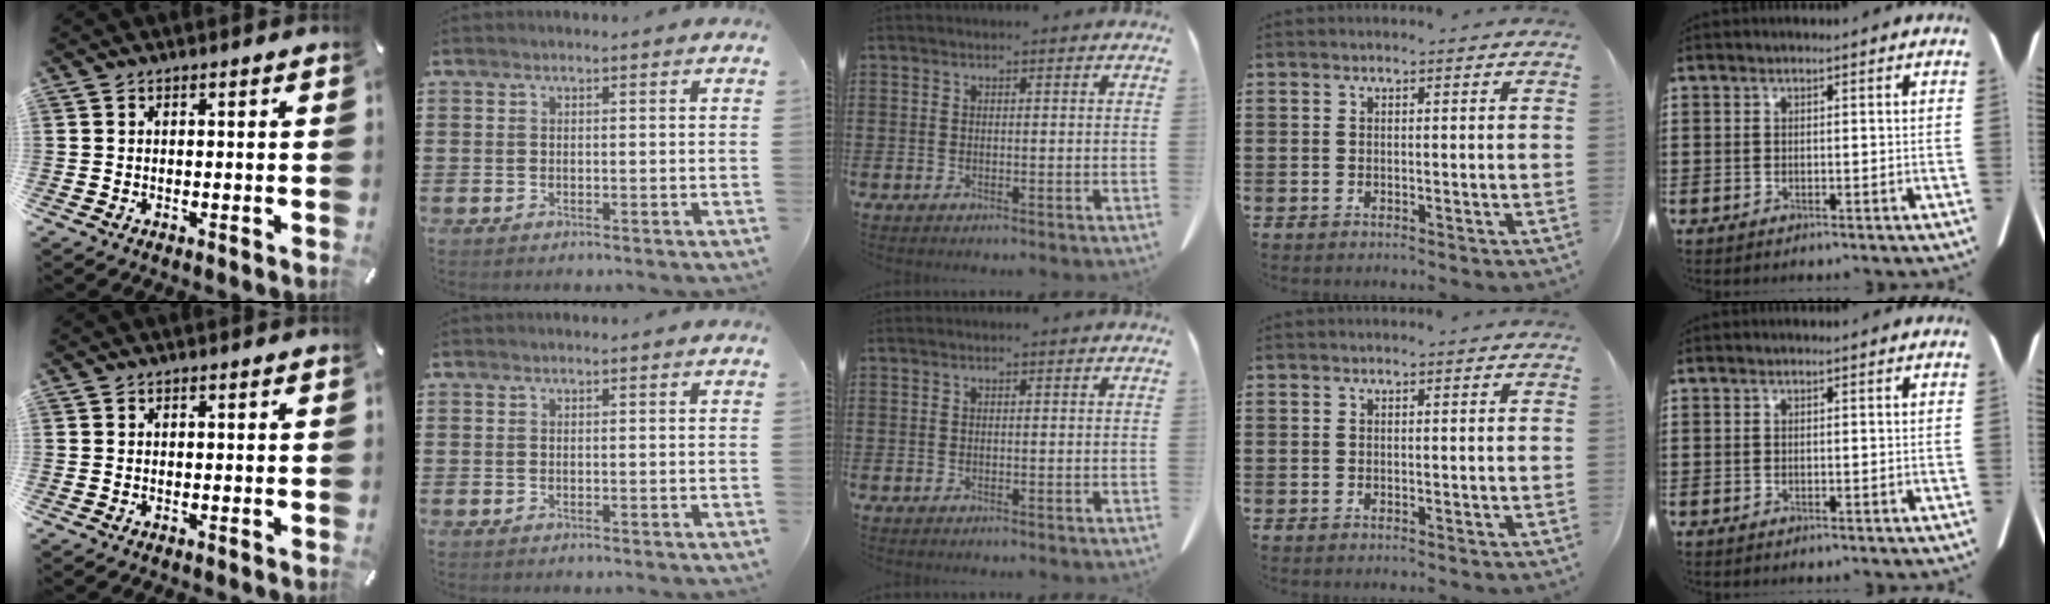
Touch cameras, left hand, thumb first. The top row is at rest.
{}